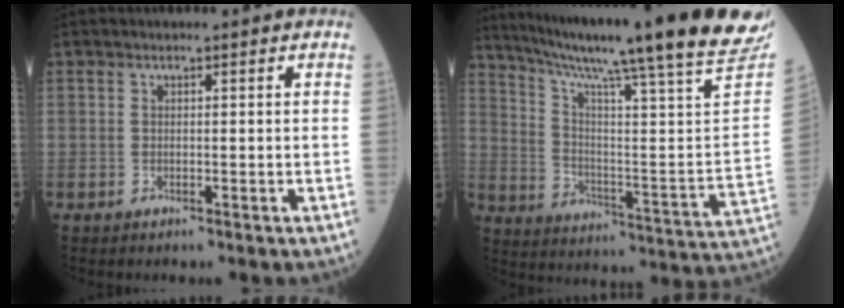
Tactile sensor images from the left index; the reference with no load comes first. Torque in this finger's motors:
{"motor_torque": [0.20, -0.92, 0.56, 0.17]}